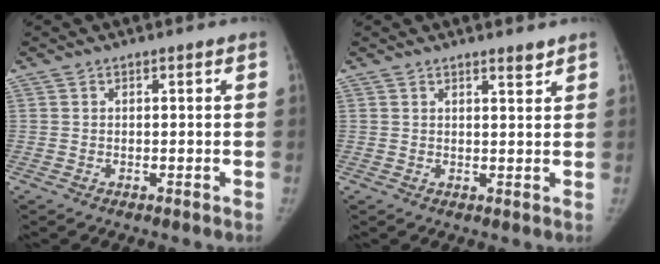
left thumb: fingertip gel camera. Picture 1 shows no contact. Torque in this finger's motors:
{"motor_torque": [-0.09, -0.05, 0.00, 0.39, 0.00]}